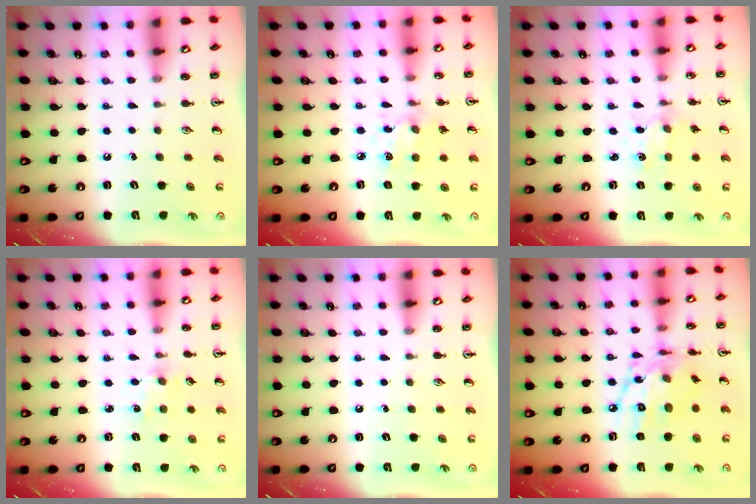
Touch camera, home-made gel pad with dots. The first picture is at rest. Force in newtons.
{"total": 3.3, "press": 3.1, "slide": 1.1}
{"total": 1.7, "press": 1.7, "slide": 0.3}
{"total": 1.5, "press": 1.5, "slide": 0.3}
{"total": 0.0}
{"total": 15.7, "press": 15.7, "slide": 1.2}